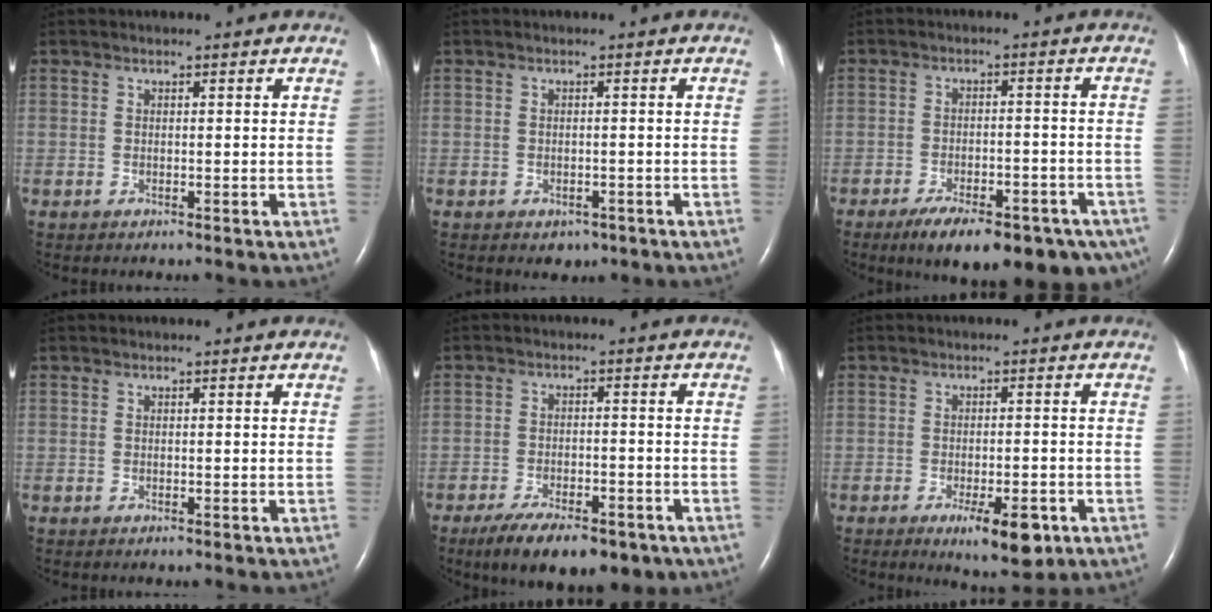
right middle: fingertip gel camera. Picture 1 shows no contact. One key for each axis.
{"total": 1.9, "fx": -1.0, "fy": 1.4, "fz": 0.7, "tx": -0.009, "ty": 0.002, "tz": -0.004}
{"total": 16.7, "fx": -11.5, "fy": 6.1, "fz": 10.5, "tx": -0.113, "ty": 0.004, "tz": -0.155}
{"total": 0.0}
{"total": 12.1, "fx": -8.3, "fy": 4.7, "fz": 7.4, "tx": -0.107, "ty": -0.005, "tz": -0.124}
{"total": 7.1, "fx": -3.6, "fy": 2.0, "fz": 5.8, "tx": -0.087, "ty": -0.010, "tz": -0.044}